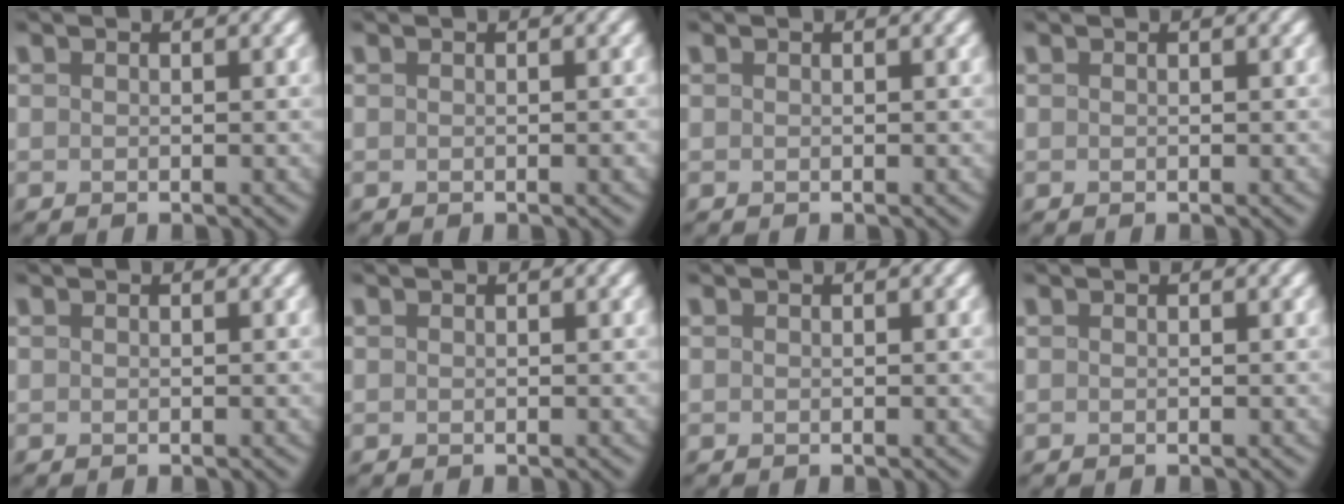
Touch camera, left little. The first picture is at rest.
{"total": 0.5, "force": [-0.1, 0.0, 0.5], "torque": [-0.006, 0.001, 0.000]}
{"total": 0.0}
{"total": 0.0}
{"total": 0.0}
{"total": 0.0}
{"total": 0.0}
{"total": 0.0}